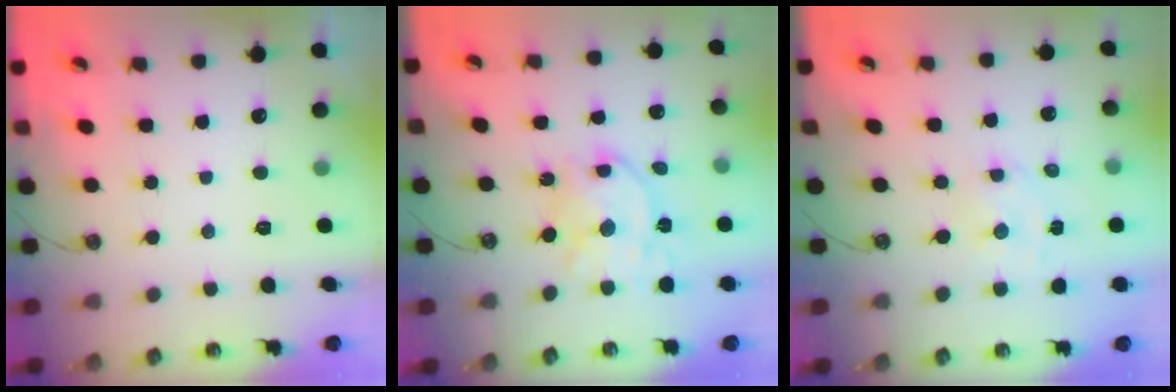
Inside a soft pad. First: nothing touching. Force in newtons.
{"total": 15.6, "press": 15.6, "slide": 1.3}
{"total": 1.6, "press": 1.6, "slide": 0.2}